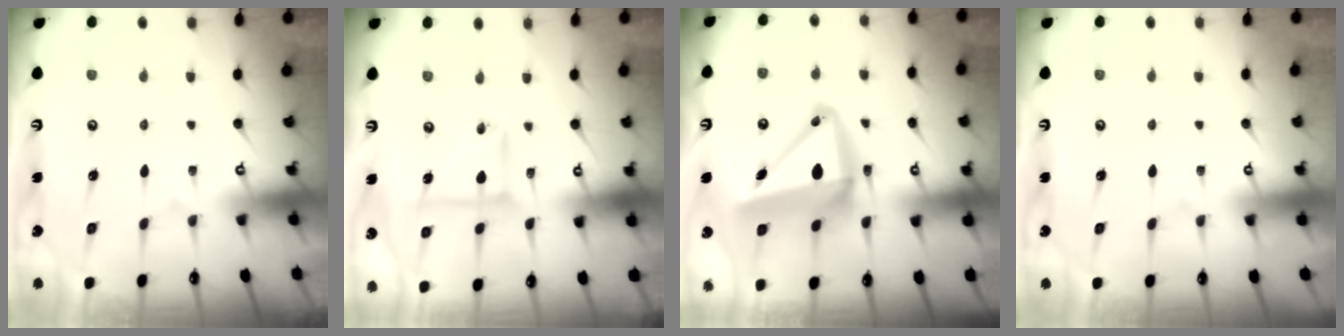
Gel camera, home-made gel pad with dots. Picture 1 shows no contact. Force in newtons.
{"total": 6.8, "press": 6.8, "slide": 0.4}
{"total": 13.5, "press": 12.8, "slide": 4.3}
{"total": 0.0}